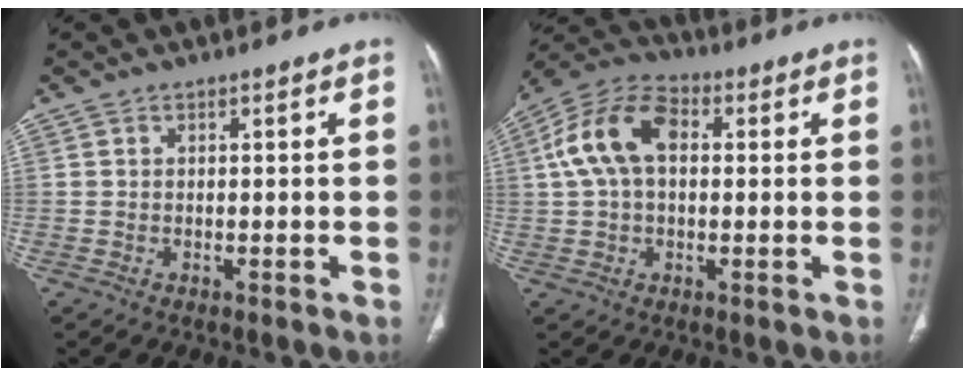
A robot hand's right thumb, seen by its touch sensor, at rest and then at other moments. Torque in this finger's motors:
{"motor_torque": [-0.26, 0.50, 0.51, -0.22, 0.24]}